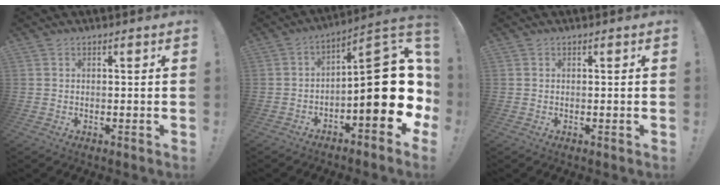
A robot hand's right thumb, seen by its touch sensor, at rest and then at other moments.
{"total": 19.6, "force": [-3.0, 7.1, 18.1], "torque": [-0.238, 0.016, -0.040]}
{"total": 0.0}